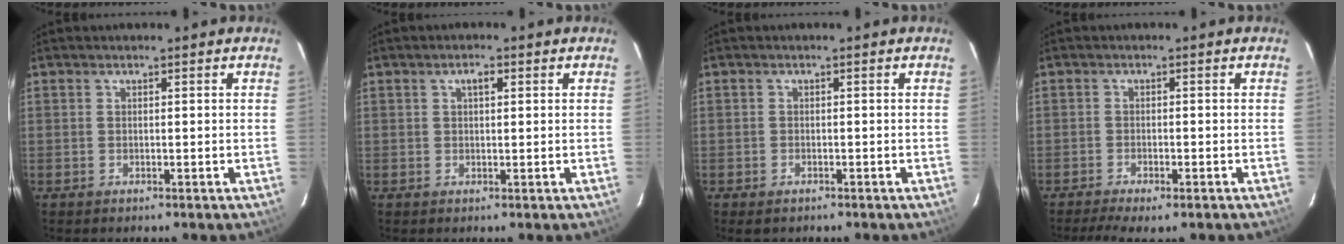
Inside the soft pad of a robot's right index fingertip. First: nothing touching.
{"total": 1.8, "force": [0.6, 0.8, 1.4], "torque": [-0.023, 0.008, 0.010]}
{"total": 1.7, "force": [-1.1, 1.1, 0.6], "torque": [-0.012, -0.003, -0.017]}
{"total": 5.3, "force": [-3.9, 1.3, 3.3], "torque": [-0.080, -0.014, -0.062]}